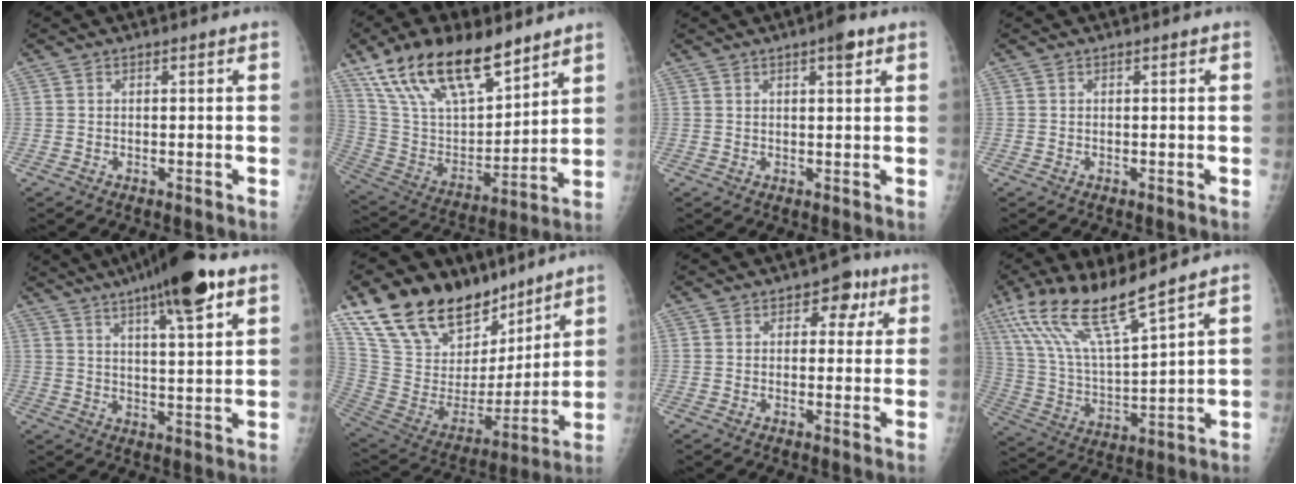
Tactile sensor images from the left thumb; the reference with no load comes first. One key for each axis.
{"total": 22.5, "fx": 15.4, "fy": 8.9, "fz": 13.9, "tx": -0.223, "ty": -0.050, "tz": 0.290}
{"total": 3.4, "fx": 1.9, "fy": 0.9, "fz": 2.7, "tx": -0.033, "ty": -0.006, "tz": 0.025}
{"total": 0.0}
{"total": 15.6, "fx": 9.4, "fy": 3.2, "fz": 12.1, "tx": -0.177, "ty": -0.026, "tz": 0.144}
{"total": 26.0, "fx": 19.8, "fy": 12.2, "fz": 11.8, "tx": -0.181, "ty": -0.076, "tz": 0.354}
{"total": 5.4, "fx": 2.5, "fy": 3.7, "fz": 3.0, "tx": 0.001, "ty": -0.004, "tz": 0.025}
{"total": 16.3, "fx": 11.6, "fy": 2.4, "fz": 11.3, "tx": -0.217, "ty": -0.052, "tz": 0.235}